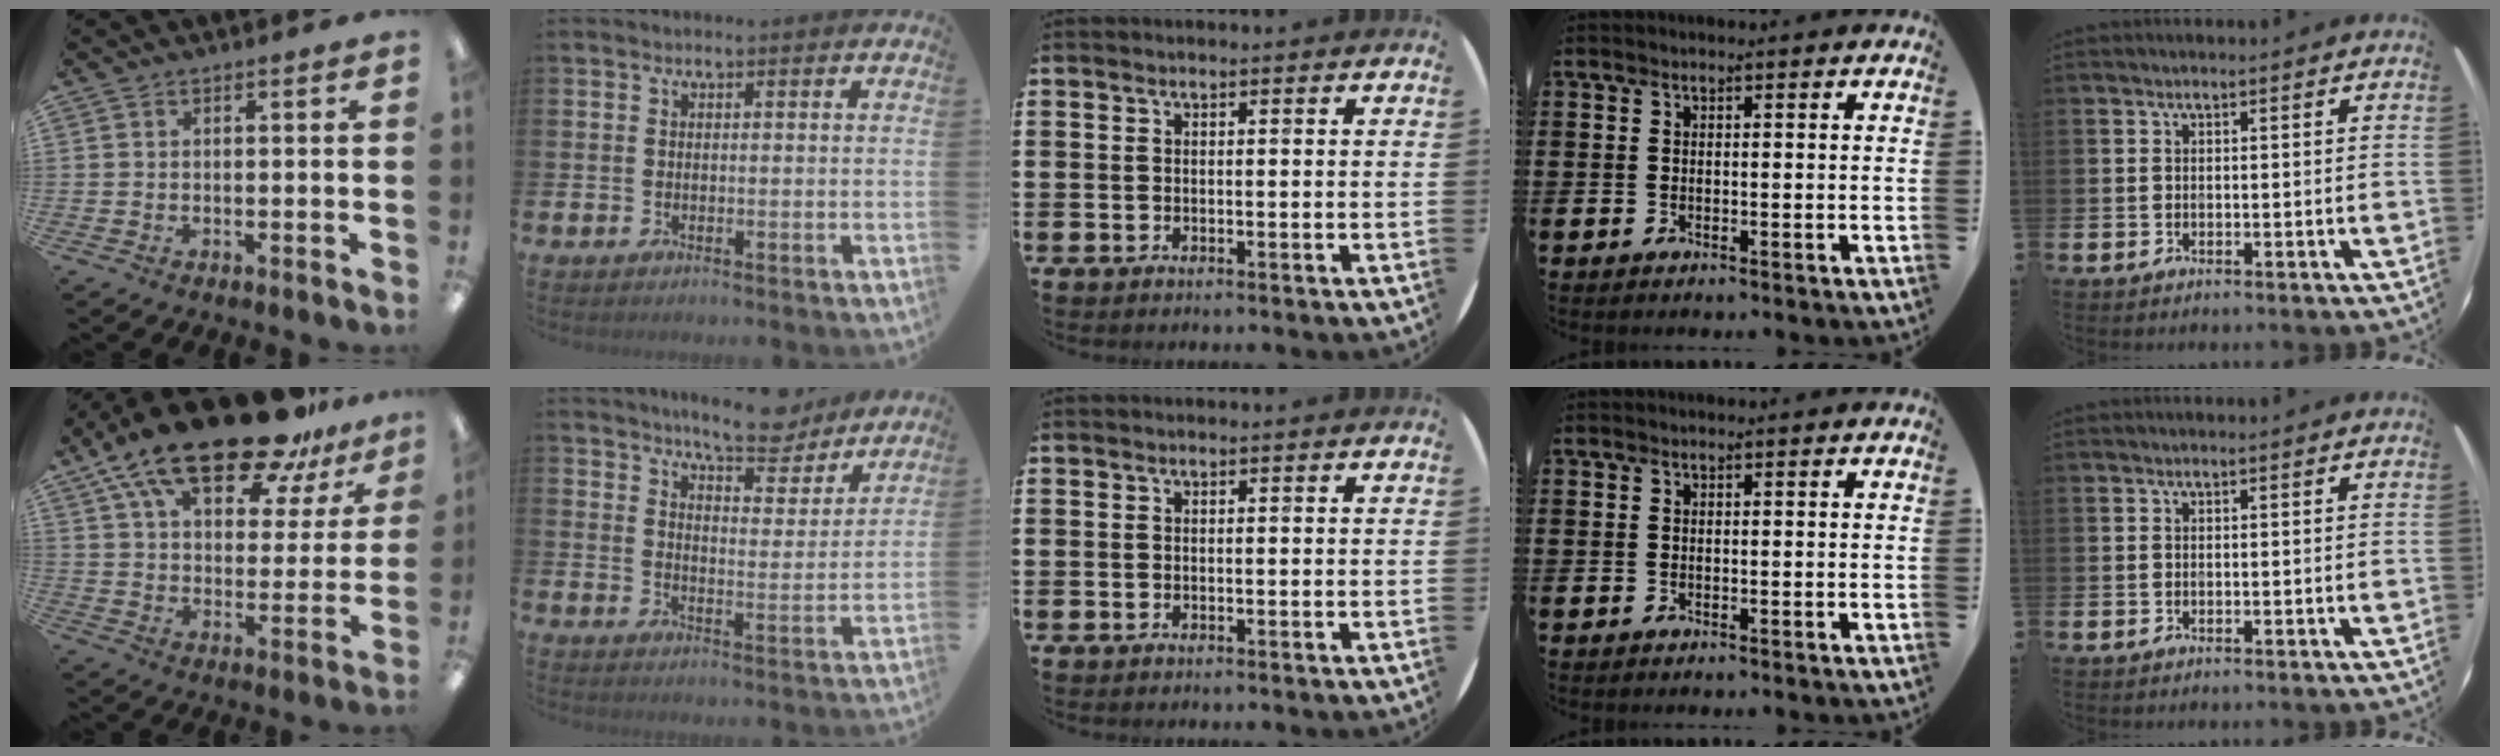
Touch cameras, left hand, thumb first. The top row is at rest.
{"thumb": {"total": 22.1, "force": [16.4, 7.9, 12.5], "torque": [-0.214, -0.102, 0.283]}, "index": {"total": 8.4, "force": [8.0, 1.5, 2.2], "torque": [-0.048, -0.047, 0.142]}}